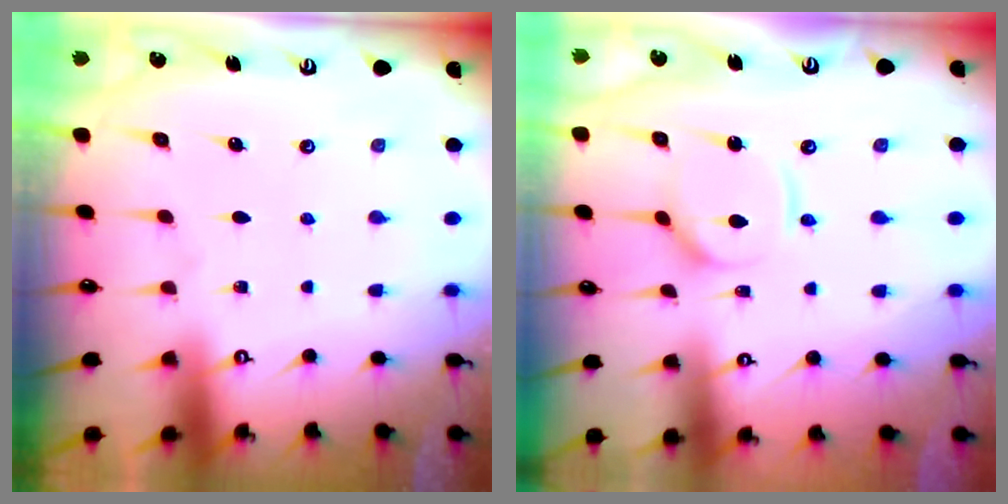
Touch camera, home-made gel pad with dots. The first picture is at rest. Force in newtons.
{"total": 7.4, "press": 7.3, "slide": 0.8}